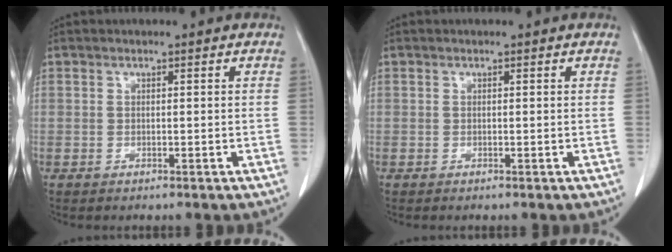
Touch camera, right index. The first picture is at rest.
{"total": 0.0}